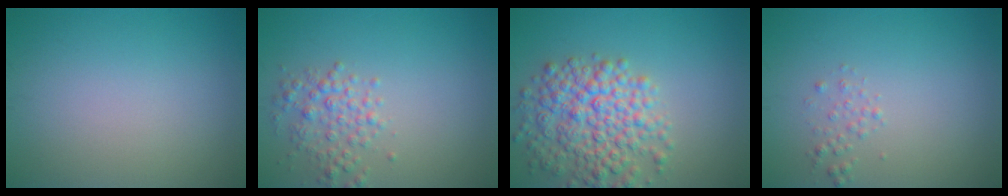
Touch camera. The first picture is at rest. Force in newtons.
{"total": 2.5, "press": 2.5, "slide": 0.1}
{"total": 6.8, "press": 6.8, "slide": 0.3}
{"total": 0.9, "press": 0.9, "slide": 0.1}